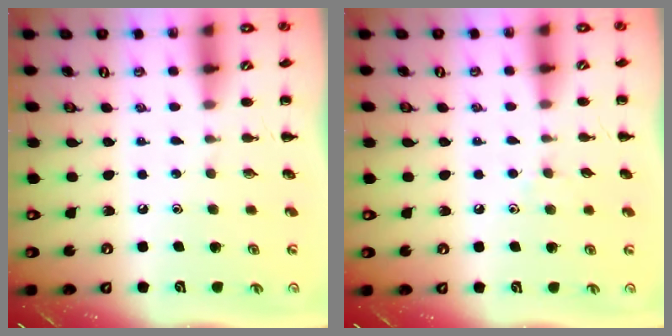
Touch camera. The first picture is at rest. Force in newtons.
{"total": 3.7, "press": 3.4, "slide": 1.4}